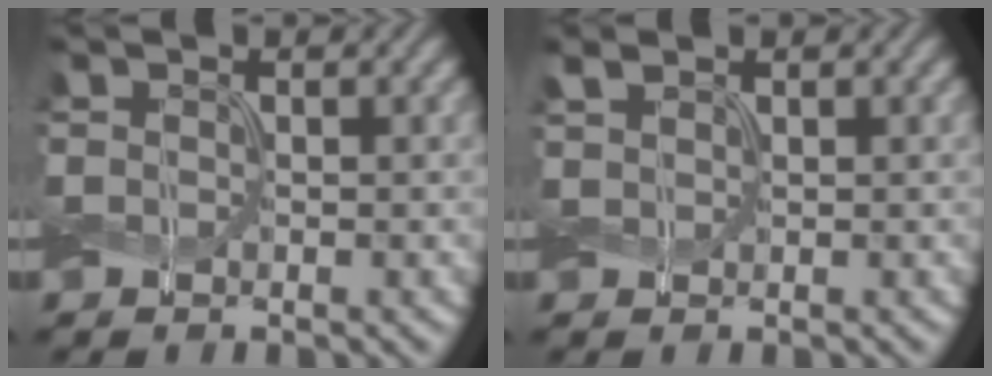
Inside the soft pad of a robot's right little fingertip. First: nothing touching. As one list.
[{"total": 1.3, "force": [0.9, 0.6, 0.8], "torque": [-0.018, 0.005, 0.018]}]